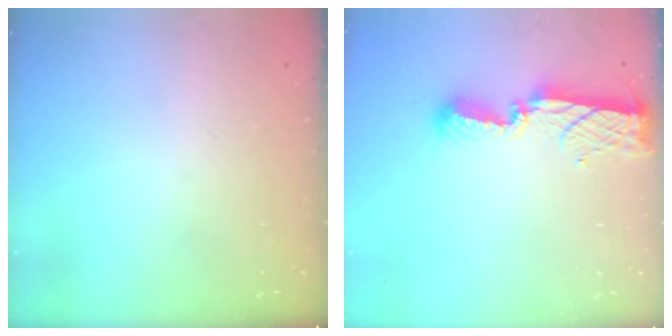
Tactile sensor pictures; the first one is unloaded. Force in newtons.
{"total": 8.4, "press": 8.4, "slide": 0.8}